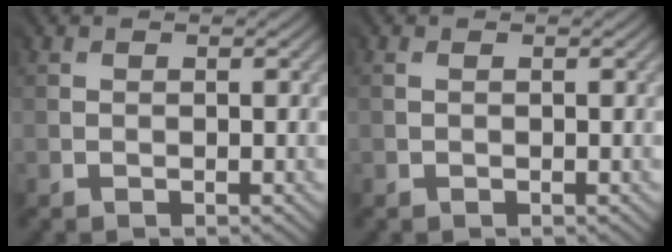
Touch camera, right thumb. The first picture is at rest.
{"total": 0.0}